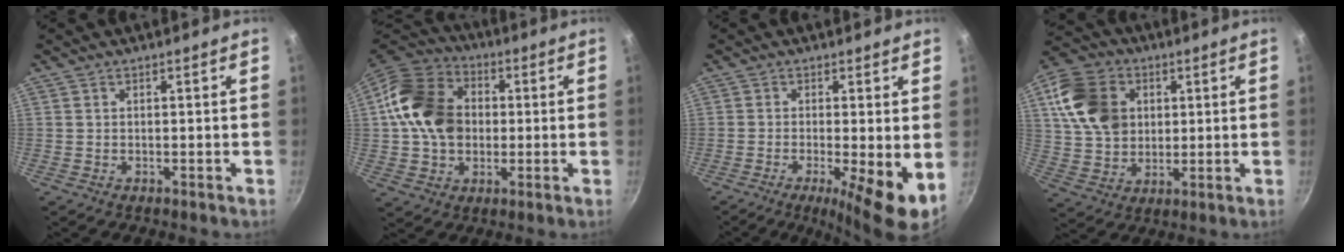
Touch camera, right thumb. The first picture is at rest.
{"total": 17.0, "force": [1.3, 13.4, 10.4], "torque": [-0.167, 0.022, 0.012]}
{"total": 8.6, "force": [-1.6, 1.7, 8.3], "torque": [-0.128, -0.009, -0.026]}
{"total": 14.7, "force": [4.1, 11.6, 8.1], "torque": [-0.128, -0.003, 0.075]}